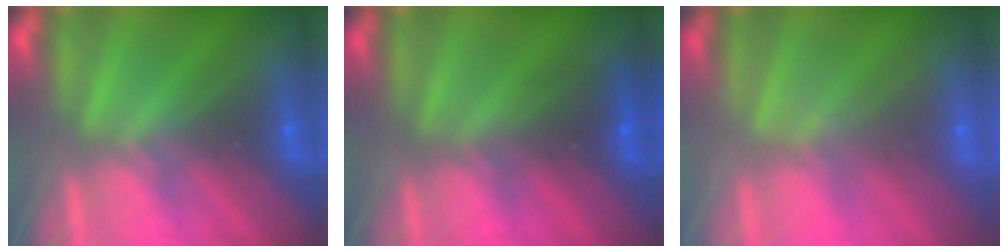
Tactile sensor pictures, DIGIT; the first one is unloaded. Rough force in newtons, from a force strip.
{"total": 2.4}
{"total": 1.8}